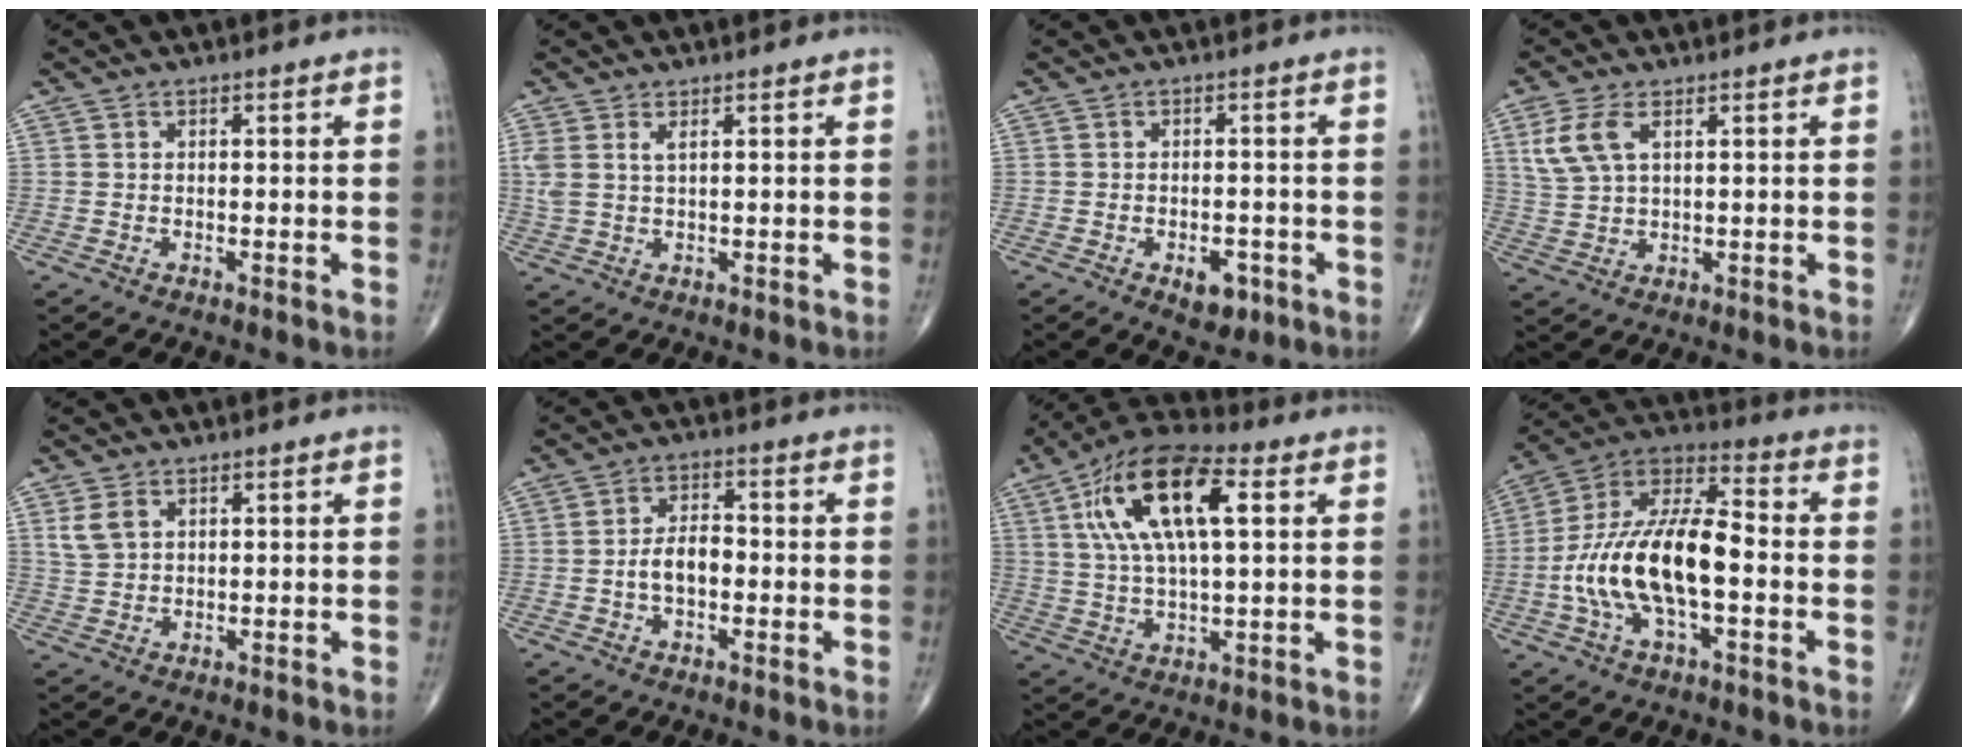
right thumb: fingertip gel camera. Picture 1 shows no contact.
{"total": 3.1, "force": [1.4, 1.2, 2.5], "torque": [-0.065, 0.008, 0.037]}
{"total": 4.8, "force": [-2.2, 2.8, 3.2], "torque": [-0.031, 0.008, -0.024]}
{"total": 6.7, "force": [2.6, 3.3, 5.1], "torque": [-0.124, 0.001, 0.060]}
{"total": 3.8, "force": [1.8, 2.5, 2.3], "torque": [-0.046, -0.002, 0.044]}
{"total": 5.4, "force": [-1.1, 3.2, 4.3], "torque": [-0.074, 0.021, -0.024]}
{"total": 17.8, "force": [5.3, 7.3, 15.4], "torque": [-0.283, 0.016, 0.088]}
{"total": 19.4, "force": [-3.2, 8.6, 17.1], "torque": [-0.331, 0.040, -0.062]}